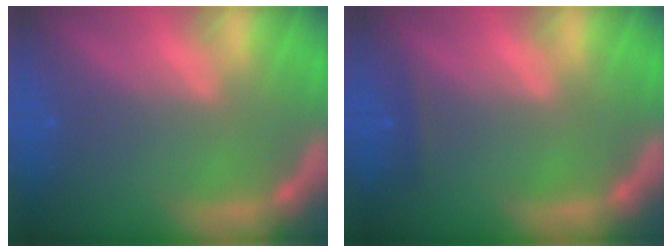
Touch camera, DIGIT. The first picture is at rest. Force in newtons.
{"total": 0.9}